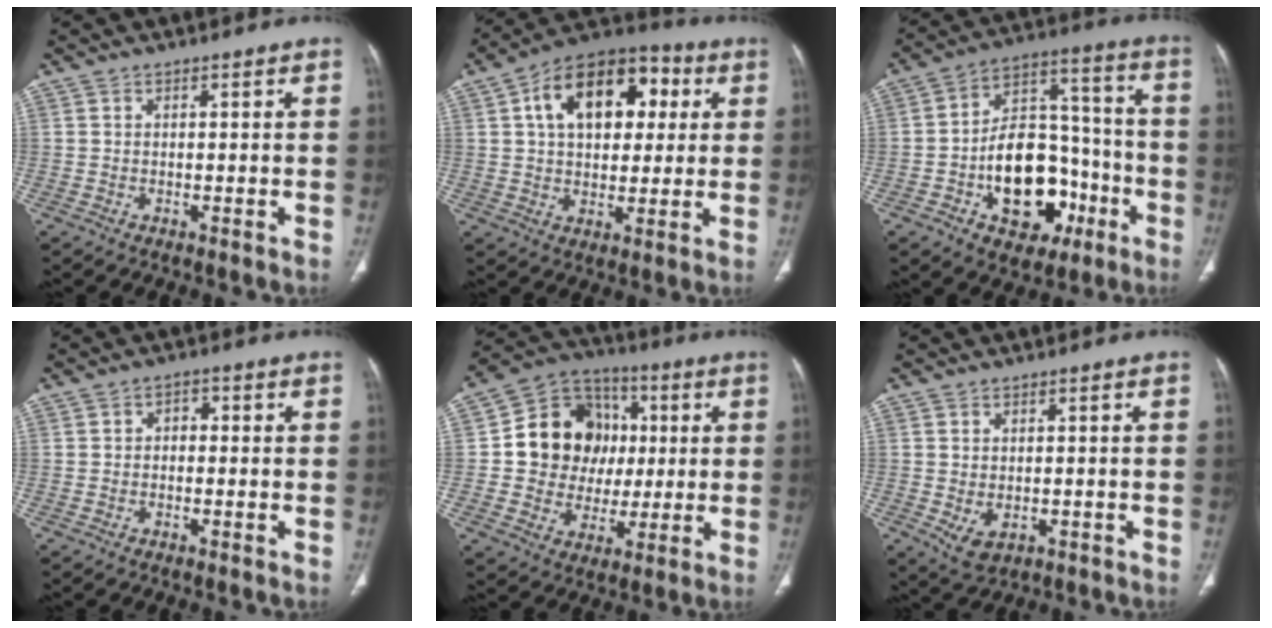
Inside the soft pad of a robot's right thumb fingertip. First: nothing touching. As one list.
[{"total": 18.3, "force": [5.0, 11.5, 13.4], "torque": [-0.172, 0.016, 0.070]}, {"total": 19.8, "force": [-6.7, 12.9, 13.4], "torque": [-0.160, 0.059, -0.095]}, {"total": 2.1, "force": [-0.2, 1.6, 1.4], "torque": [-0.007, 0.009, -0.011]}, {"total": 16.6, "force": [1.6, 14.6, 7.8], "torque": [-0.081, 0.020, 0.034]}, {"total": 4.4, "force": [-0.9, 2.9, 3.1], "torque": [-0.052, -0.003, 0.000]}]